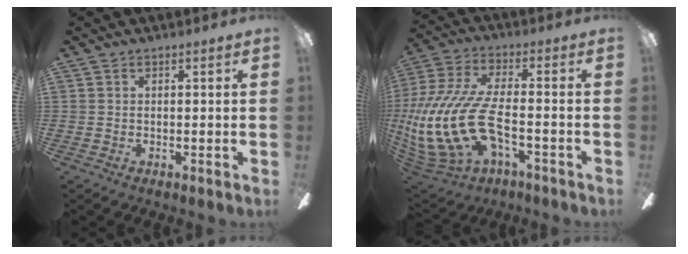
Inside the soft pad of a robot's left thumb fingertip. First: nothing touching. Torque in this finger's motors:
{"motor_torque": [1.22, 3.79, 0.33, 0.27, 0.33]}